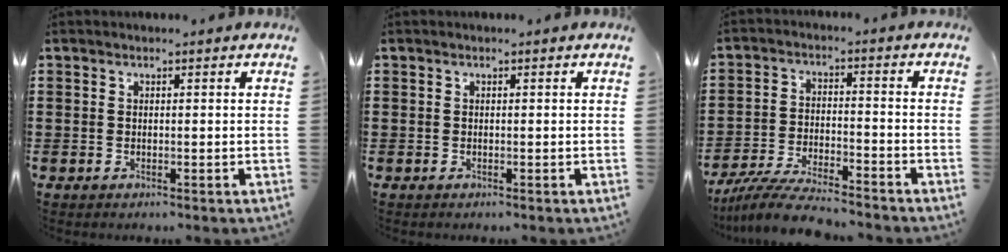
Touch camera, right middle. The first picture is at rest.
{"total": 0.0}
{"total": 7.5, "force": [-7.0, 0.8, 2.6], "torque": [-0.054, 0.002, -0.135]}